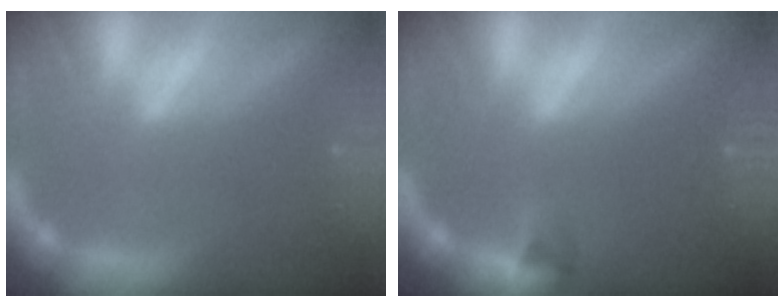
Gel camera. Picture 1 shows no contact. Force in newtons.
{"total": 1.4}